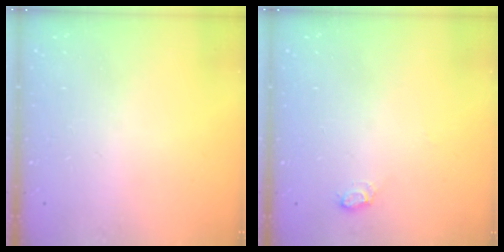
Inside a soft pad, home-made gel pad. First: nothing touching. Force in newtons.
{"total": 4.9, "press": 4.8, "slide": 0.6}